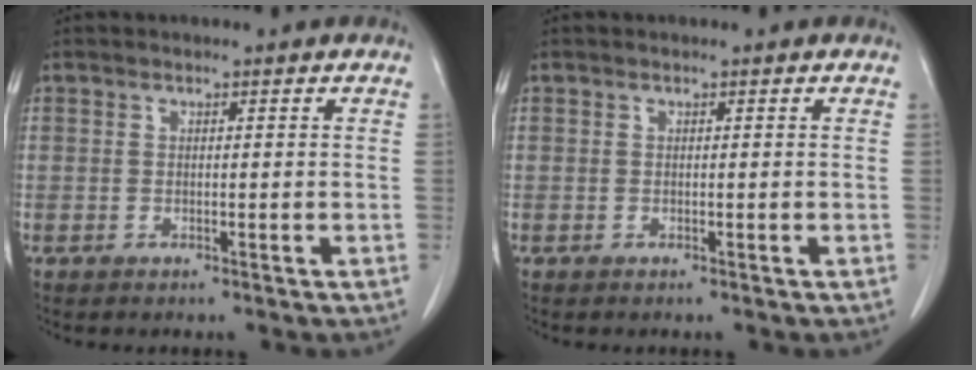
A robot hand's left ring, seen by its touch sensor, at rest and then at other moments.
{"total": 0.0}